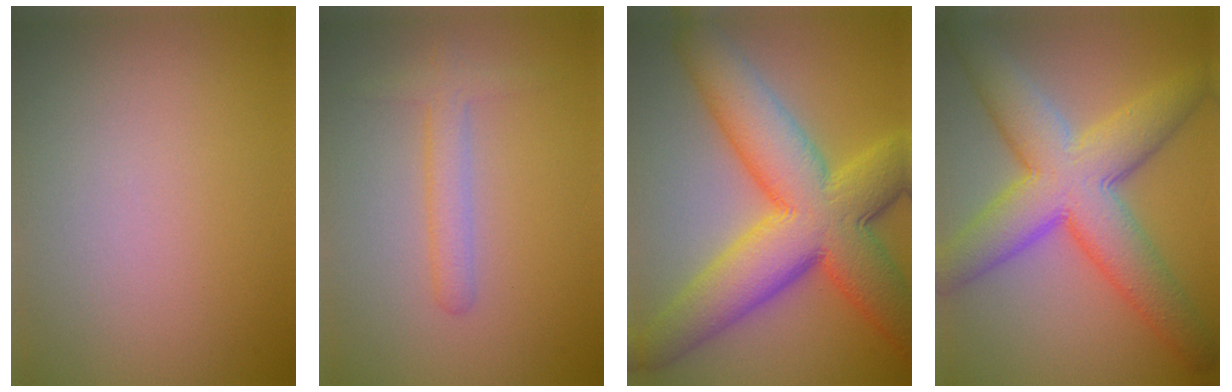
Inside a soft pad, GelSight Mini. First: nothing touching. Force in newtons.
{"total": 2.2, "press": 2.2, "slide": 0.1}
{"total": 12.3, "press": 12.3, "slide": 0.3}
{"total": 9.7, "press": 9.7, "slide": 0.3}